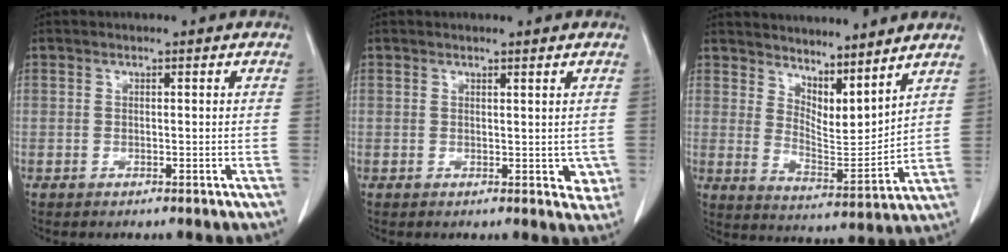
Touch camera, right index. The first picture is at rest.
{"total": 2.6, "force": [0.8, 1.3, 2.1], "torque": [-0.019, -0.005, 0.012]}
{"total": 11.1, "force": [9.4, 2.4, 5.6], "torque": [-0.089, -0.010, 0.162]}